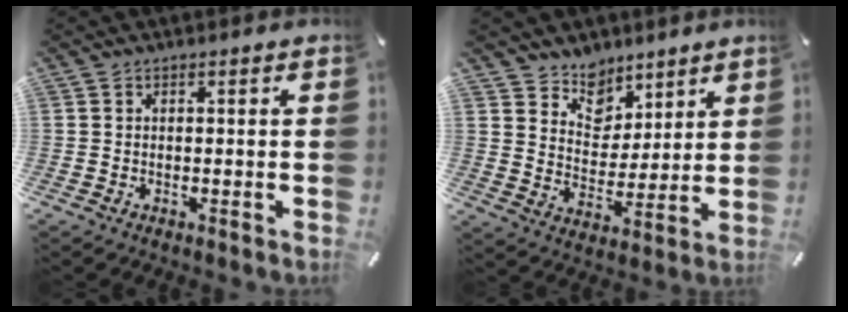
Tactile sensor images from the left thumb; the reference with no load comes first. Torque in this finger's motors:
{"motor_torque": [0.58, -0.69, 0.01, 0.11, -0.08]}